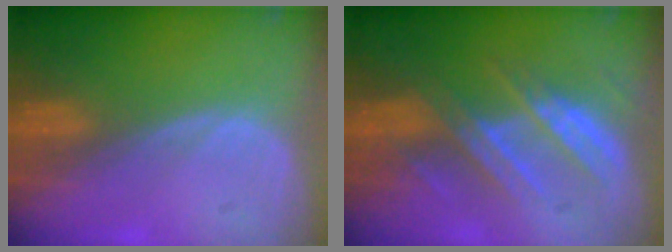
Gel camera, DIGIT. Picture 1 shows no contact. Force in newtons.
{"total": 7.5, "press": 7.2, "slide": 2.0}